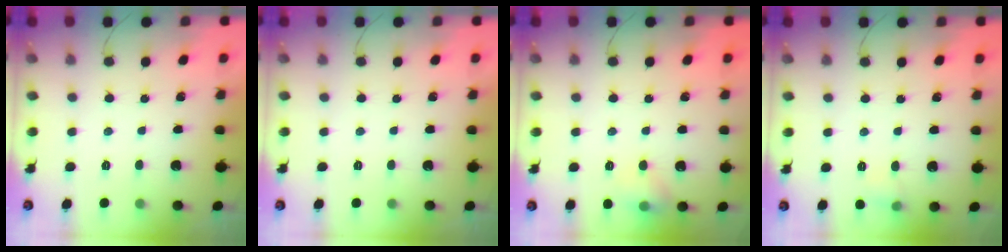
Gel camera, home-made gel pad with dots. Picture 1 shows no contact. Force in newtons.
{"total": 0.0}
{"total": 6.8, "press": 6.7, "slide": 1.2}
{"total": 5.1, "press": 4.9, "slide": 1.5}